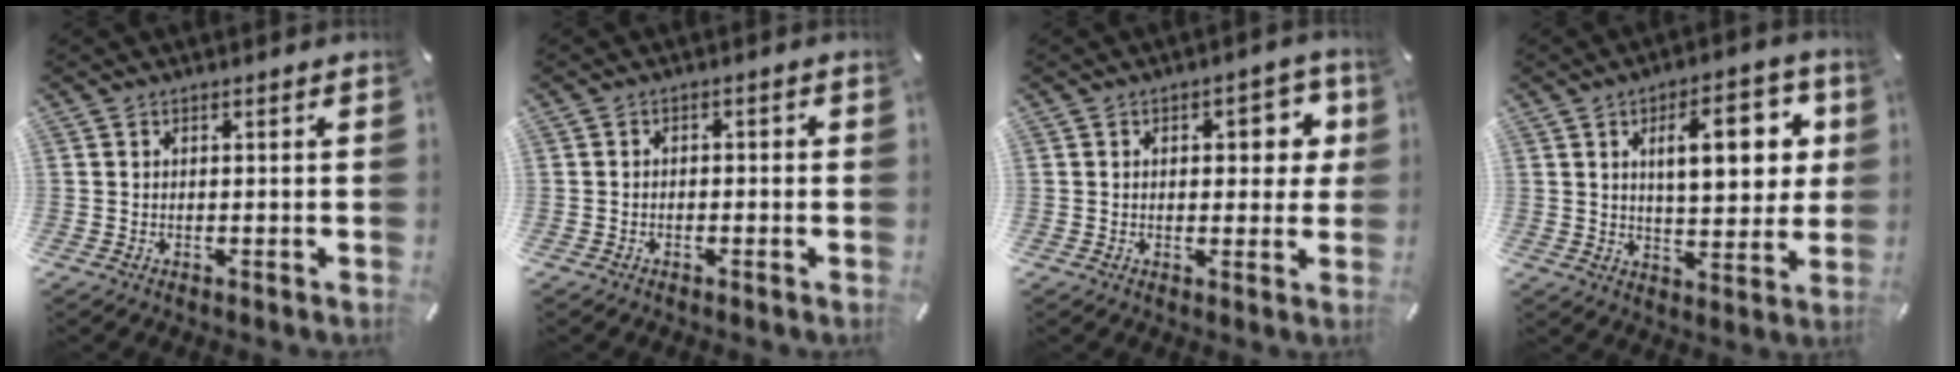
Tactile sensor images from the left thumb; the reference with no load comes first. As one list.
[{"total": 1.6, "force": [-1.3, 0.8, 0.6], "torque": [-0.012, 0.007, -0.027]}, {"total": 7.9, "force": [1.8, 4.3, 6.4], "torque": [-0.070, -0.006, 0.019]}, {"total": 15.1, "force": [4.7, 7.0, 12.6], "torque": [-0.178, 0.001, 0.072]}]